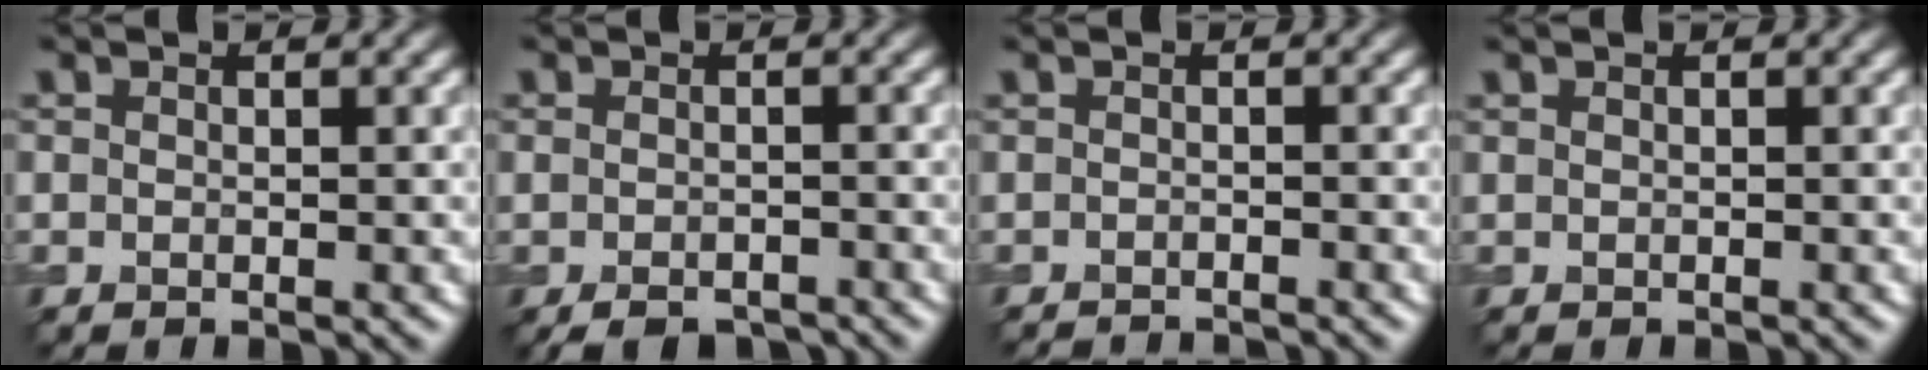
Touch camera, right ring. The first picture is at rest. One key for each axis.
{"total": 3.1, "fx": -2.3, "fy": 1.3, "fz": 1.8, "tx": -0.027, "ty": -0.008, "tz": -0.035}
{"total": 2.8, "fx": -2.6, "fy": 0.3, "fz": 0.8, "tx": -0.004, "ty": -0.008, "tz": -0.039}
{"total": 0.6, "fx": -0.1, "fy": 0.3, "fz": 0.5, "tx": -0.004, "ty": -0.001, "tz": -0.009}